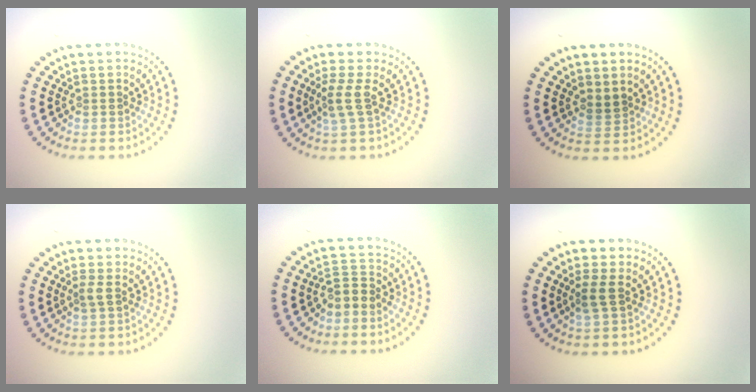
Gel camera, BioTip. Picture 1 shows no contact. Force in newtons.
{"total": 2.1, "press": 1.5, "slide": 1.4}
{"total": 1.2, "press": 0.9, "slide": 0.8}
{"total": 1.0, "press": 0.7, "slide": 0.8}
{"total": 1.9, "press": 1.4, "slide": 1.3}
{"total": 1.5, "press": 1.3, "slide": 0.9}